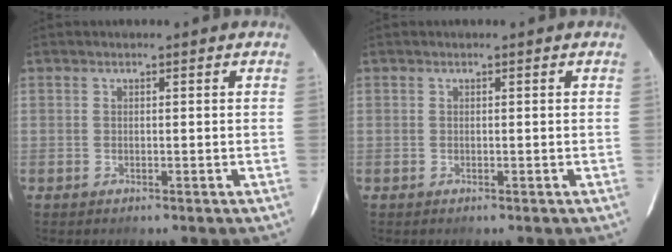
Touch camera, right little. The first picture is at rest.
{"total": 0.0}